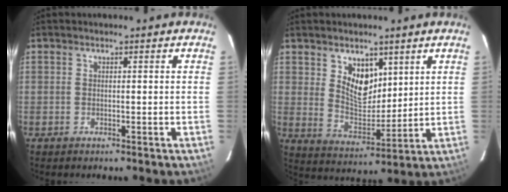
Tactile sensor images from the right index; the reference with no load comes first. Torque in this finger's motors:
{"motor_torque": [0.23, 0.32, 0.21, 0.08]}